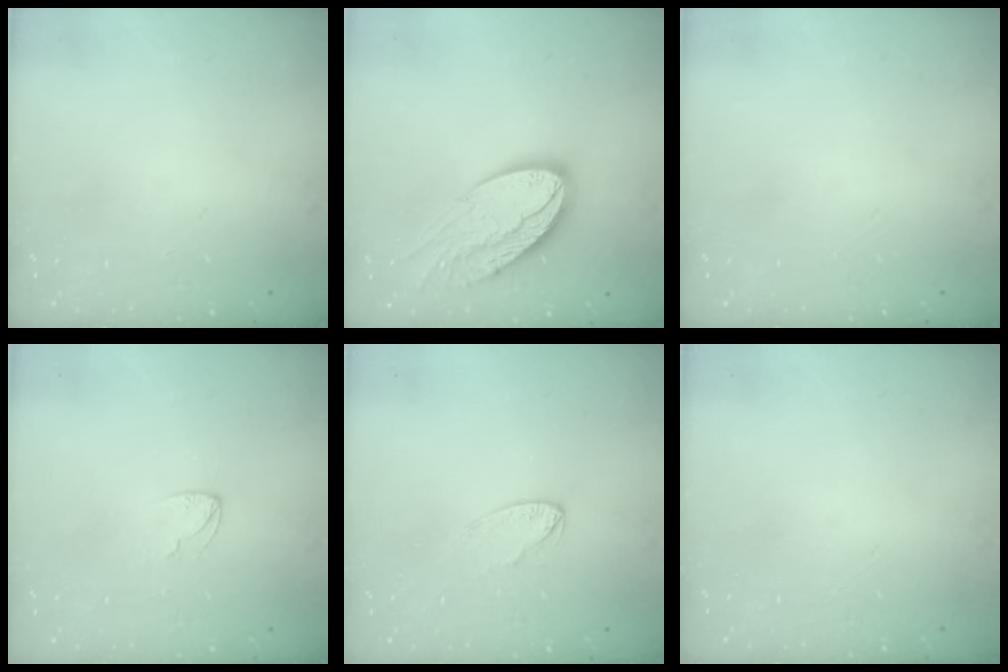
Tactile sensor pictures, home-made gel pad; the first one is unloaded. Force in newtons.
{"total": 17.4, "press": 17.3, "slide": 1.8}
{"total": 0.0}
{"total": 3.4, "press": 3.4, "slide": 0.3}
{"total": 6.1, "press": 6.1, "slide": 0.5}
{"total": 0.0}